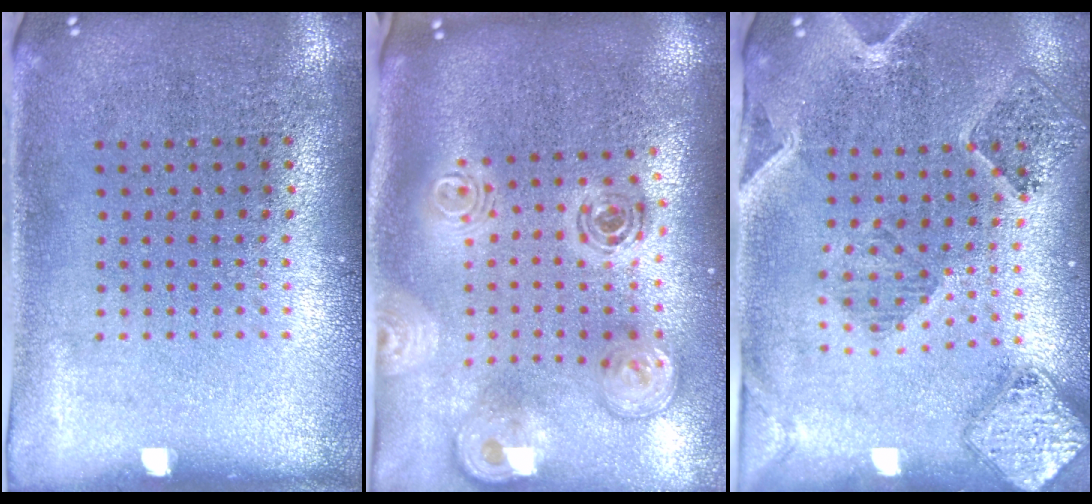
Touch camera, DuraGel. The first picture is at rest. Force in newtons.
{"total": 2.1, "press": 1.7, "slide": 1.3}
{"total": 1.6, "press": 1.5, "slide": 0.4}